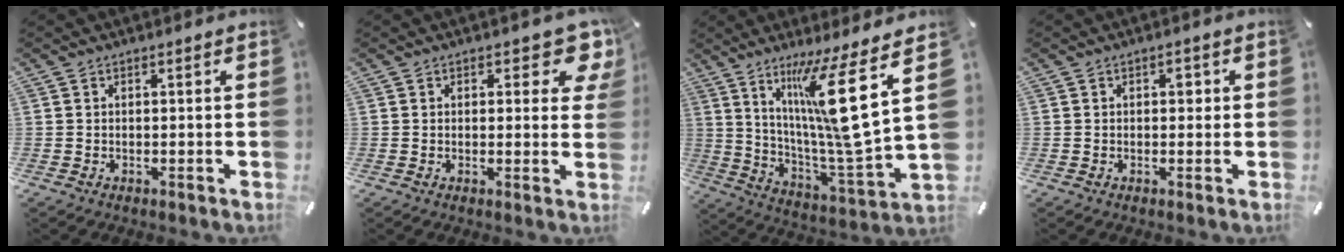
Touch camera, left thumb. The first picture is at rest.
{"total": 6.2, "force": [3.3, 3.2, 4.1], "torque": [-0.032, -0.019, 0.049]}
{"total": 19.4, "force": [9.1, 2.3, 17.0], "torque": [-0.285, -0.075, 0.133]}
{"total": 2.0, "force": [0.3, 1.4, 1.3], "torque": [-0.012, 0.003, -0.001]}